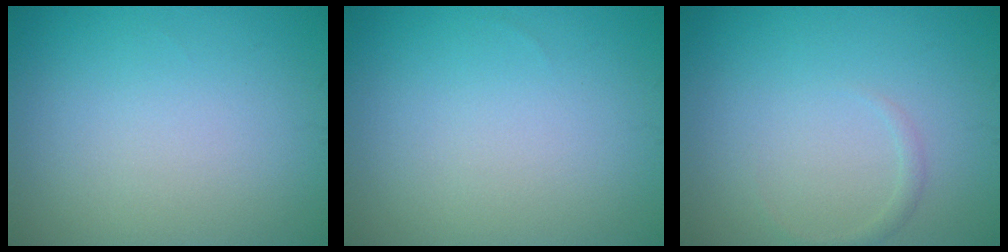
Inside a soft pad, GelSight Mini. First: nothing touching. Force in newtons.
{"total": 0.0}
{"total": 0.8, "press": 0.8, "slide": 0.0}